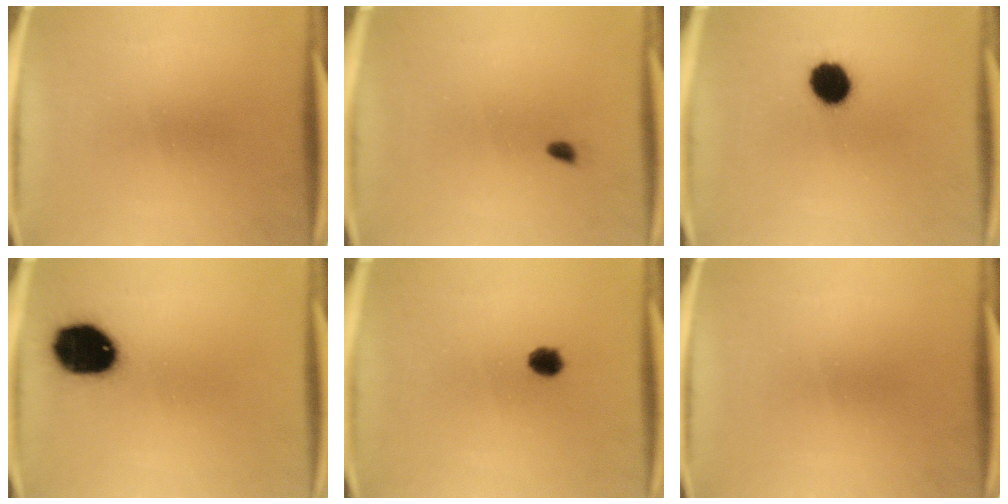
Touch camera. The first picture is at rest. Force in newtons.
{"total": 0.6}
{"total": 8.9}
{"total": 15.3}
{"total": 2.9}
{"total": 0.0}